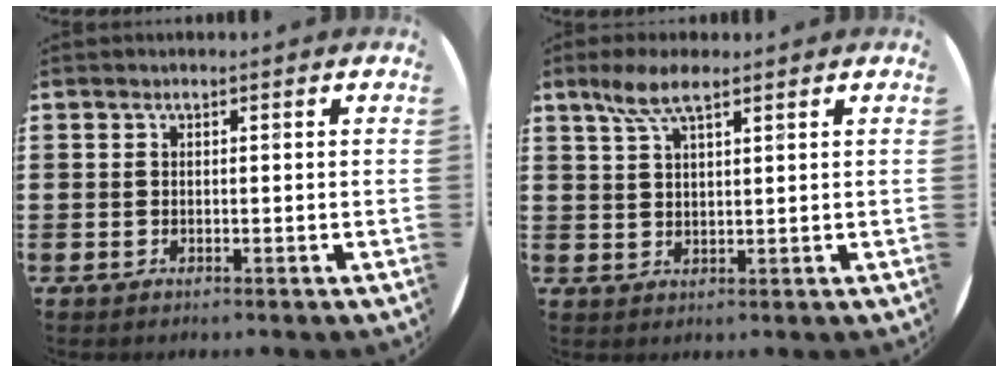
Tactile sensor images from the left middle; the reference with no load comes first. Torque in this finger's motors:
{"motor_torque": [0.76, -0.65, 0.15, 0.08]}